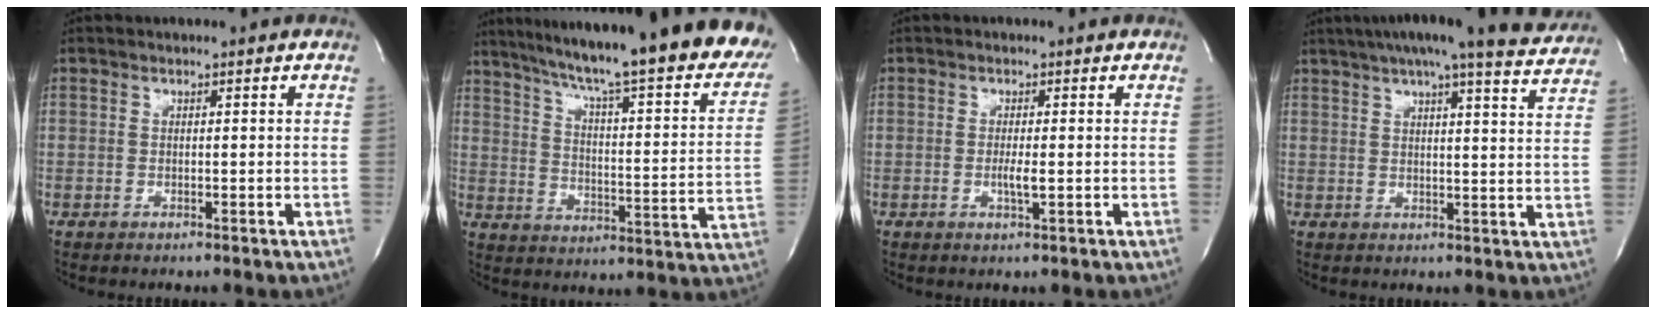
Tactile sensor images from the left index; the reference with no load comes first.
{"total": 31.1, "force": [25.7, 3.7, 17.2], "torque": [-0.236, -0.055, 0.328]}
{"total": 1.9, "force": [-0.4, 0.1, 1.9], "torque": [-0.040, -0.004, -0.006]}
{"total": 20.9, "force": [18.4, 1.5, 9.9], "torque": [-0.149, -0.007, 0.222]}